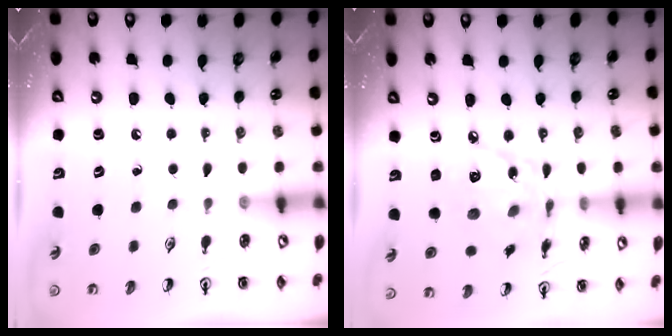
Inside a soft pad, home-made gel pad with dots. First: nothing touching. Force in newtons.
{"total": 15.7, "press": 15.7, "slide": 1.2}